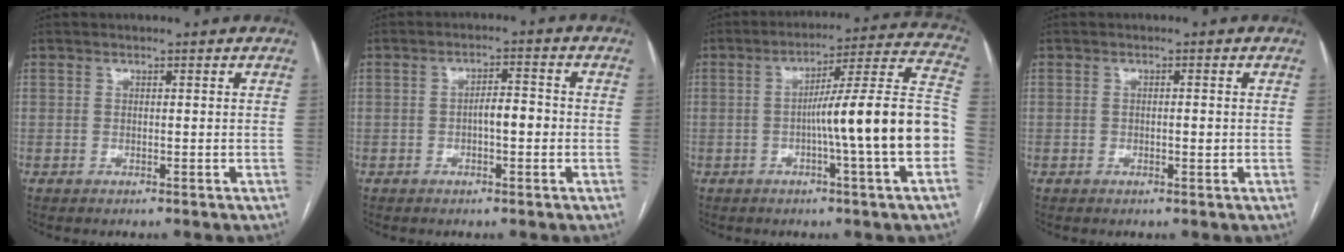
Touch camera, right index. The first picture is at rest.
{"total": 3.8, "force": [-0.6, 1.3, 3.5], "torque": [-0.056, 0.010, -0.010]}
{"total": 17.4, "force": [-3.3, -0.8, 17.1], "torque": [-0.239, 0.019, -0.057]}
{"total": 1.4, "force": [-0.2, 0.6, 1.3], "torque": [-0.024, 0.002, -0.002]}